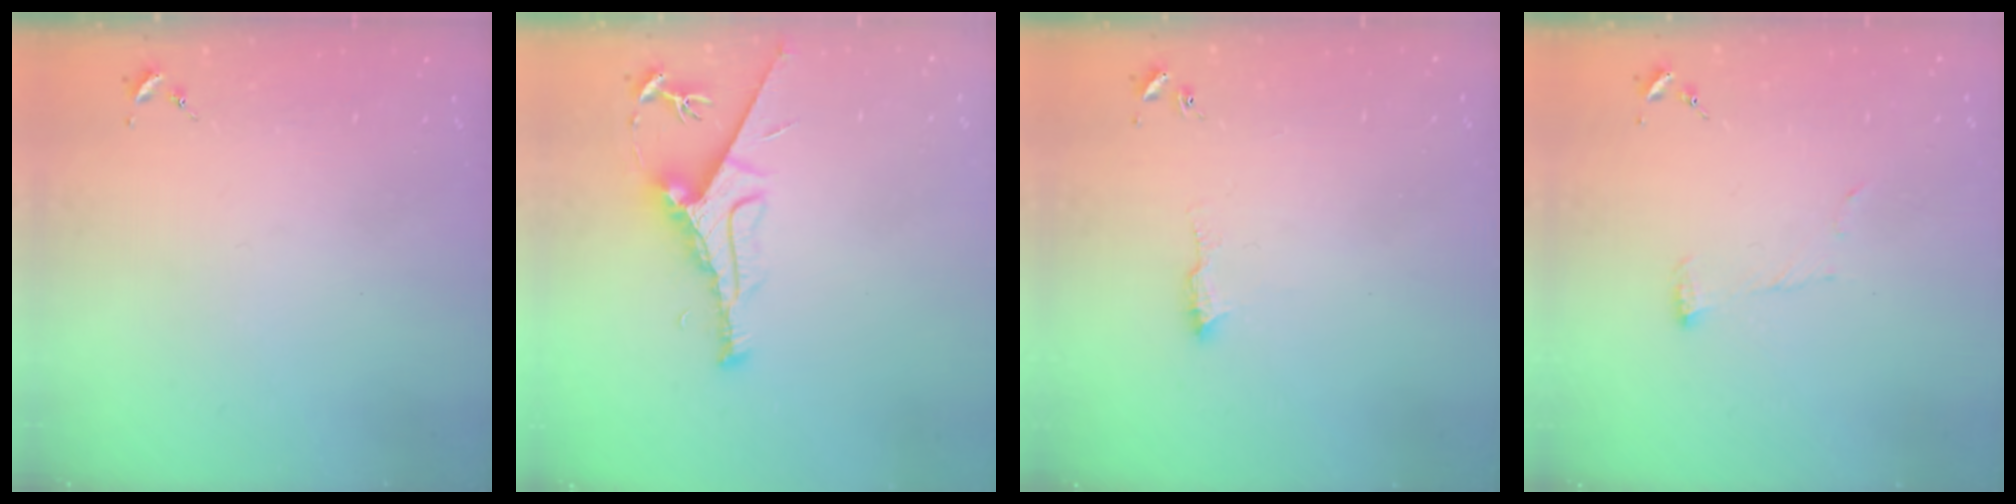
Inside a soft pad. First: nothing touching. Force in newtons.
{"total": 8.4, "press": 8.3, "slide": 1.0}
{"total": 8.0, "press": 8.0, "slide": 0.8}
{"total": 6.4, "press": 6.4, "slide": 0.7}